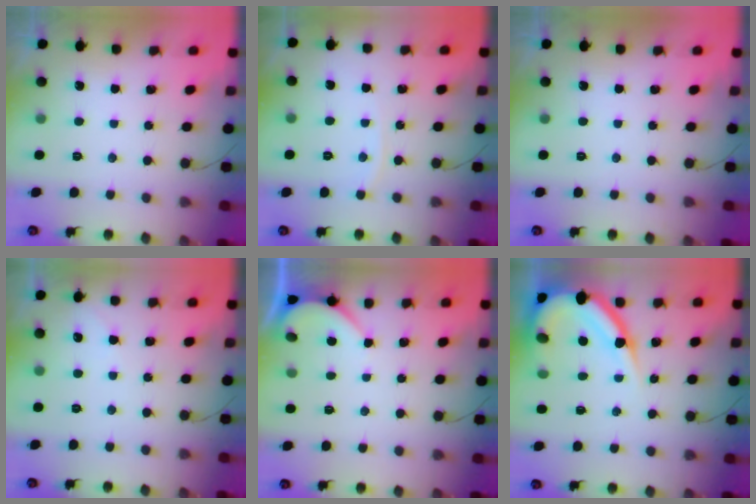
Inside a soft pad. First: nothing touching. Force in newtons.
{"total": 2.9, "press": 2.9, "slide": 0.5}
{"total": 0.0}
{"total": 2.9, "press": 2.9, "slide": 0.4}
{"total": 3.5, "press": 3.5, "slide": 0.3}
{"total": 12.9, "press": 12.8, "slide": 1.3}